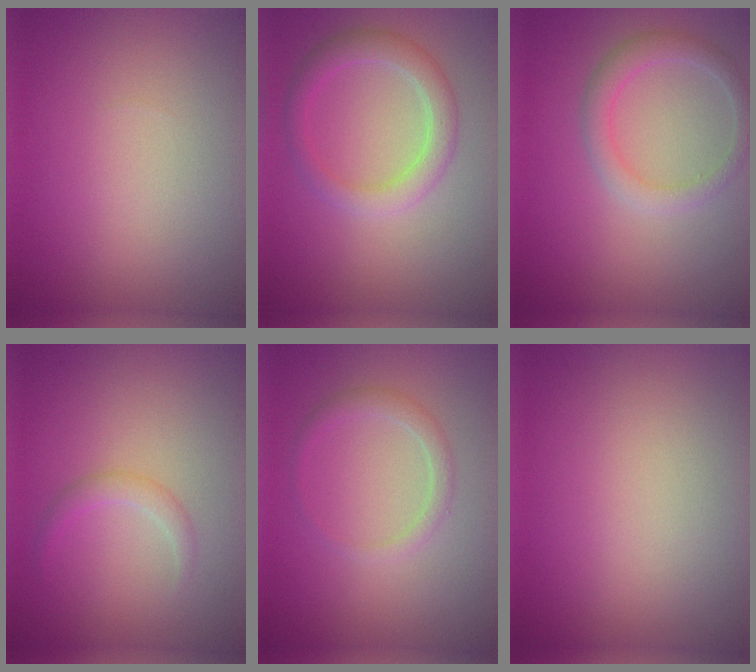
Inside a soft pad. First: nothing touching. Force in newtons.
{"total": 2.8, "press": 2.8, "slide": 0.1}
{"total": 2.4, "press": 2.4, "slide": 0.2}
{"total": 1.2, "press": 1.2, "slide": 0.1}
{"total": 1.5, "press": 1.5, "slide": 0.1}
{"total": 0.0}